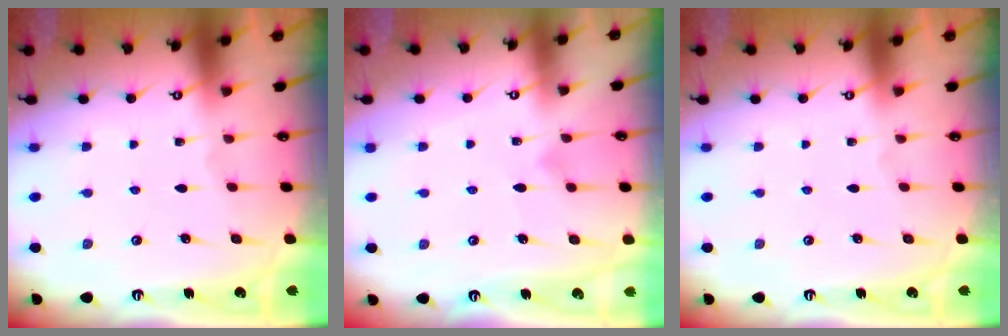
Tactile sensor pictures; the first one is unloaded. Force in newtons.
{"total": 7.8, "press": 7.8, "slide": 0.1}
{"total": 0.0}